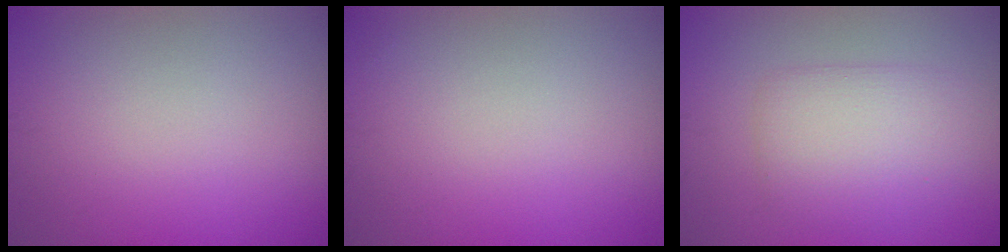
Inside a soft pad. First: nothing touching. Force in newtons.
{"total": 0.0}
{"total": 4.0, "press": 4.0, "slide": 0.1}